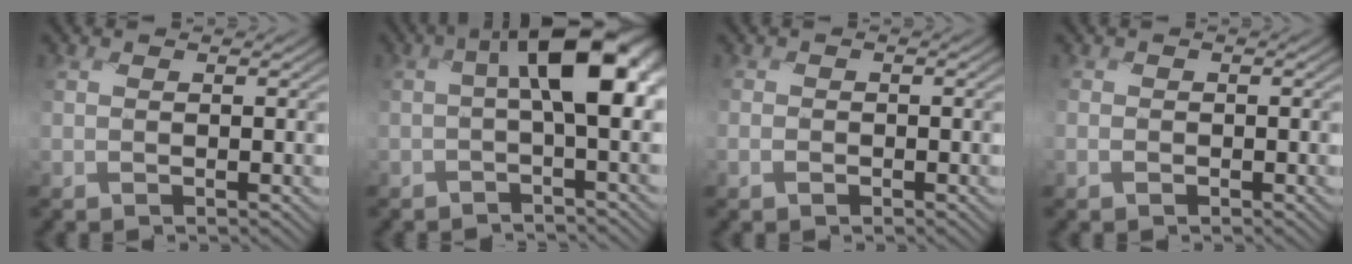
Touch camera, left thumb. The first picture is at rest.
{"total": 7.6, "force": [0.4, 2.8, 7.1], "torque": [-0.111, 0.008, -0.004]}
{"total": 1.2, "force": [-1.0, 0.7, -0.1], "torque": [0.007, -0.005, -0.021]}
{"total": 0.9, "force": [-0.8, 0.5, -0.1], "torque": [0.008, -0.003, -0.015]}